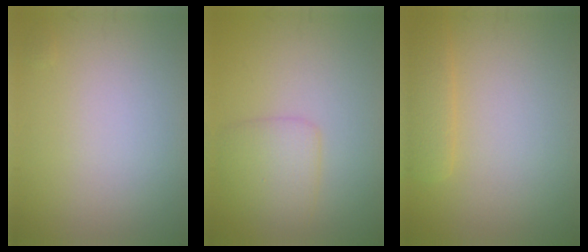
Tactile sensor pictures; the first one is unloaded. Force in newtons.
{"total": 2.8, "press": 2.8, "slide": 0.2}
{"total": 2.2, "press": 2.2, "slide": 0.1}